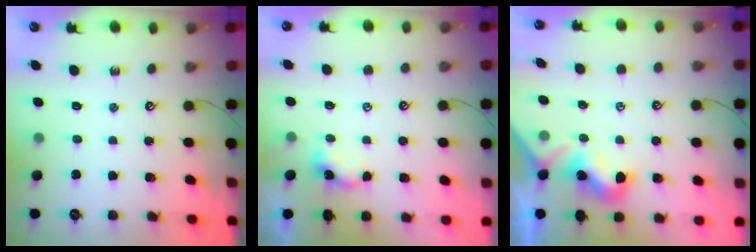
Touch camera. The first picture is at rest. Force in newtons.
{"total": 0.0}
{"total": 1.9, "press": 1.9, "slide": 0.3}